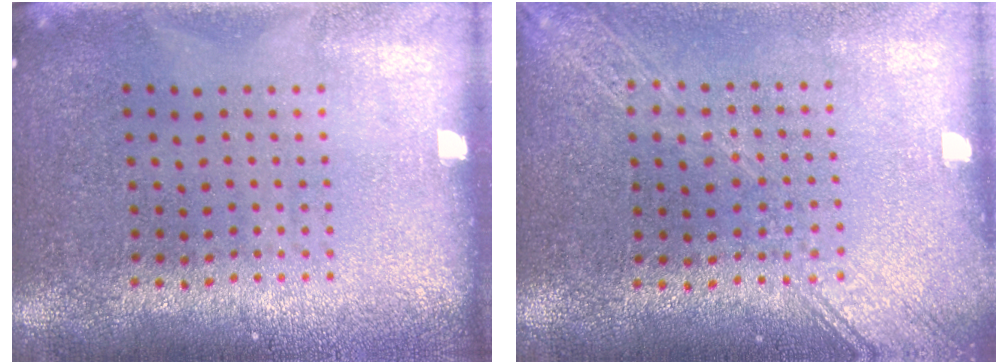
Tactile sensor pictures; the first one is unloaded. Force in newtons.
{"total": 1.7, "press": 1.7, "slide": 0.2}